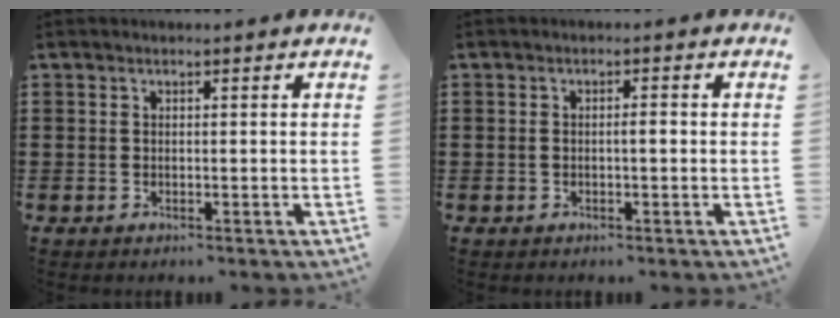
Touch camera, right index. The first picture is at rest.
{"total": 1.4, "force": [-0.2, 0.4, 1.3], "torque": [-0.026, 0.002, -0.005]}